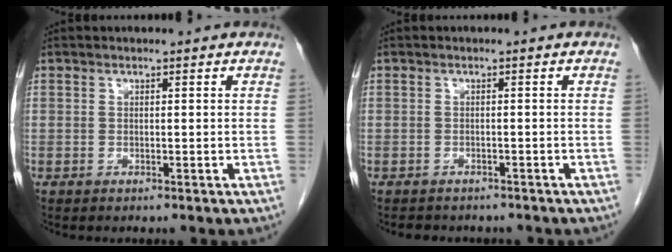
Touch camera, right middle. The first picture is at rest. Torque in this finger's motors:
{"motor_torque": [0.07, 0.04, 0.00, 0.00]}